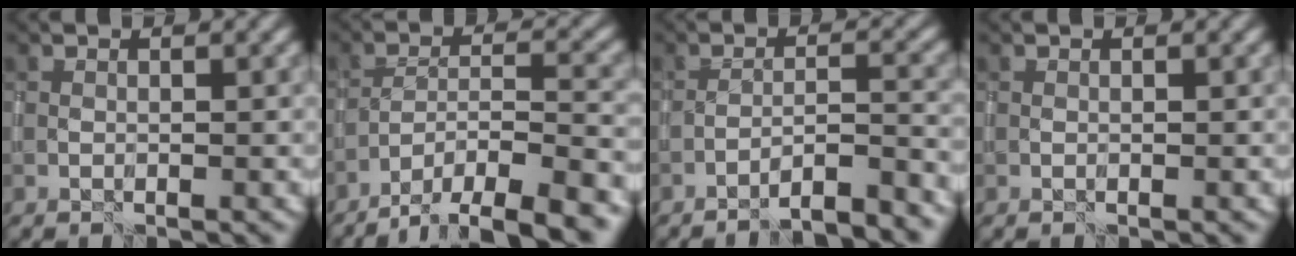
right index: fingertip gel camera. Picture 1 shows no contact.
{"total": 11.4, "force": [-9.0, 3.5, 6.1], "torque": [-0.087, -0.004, -0.125]}
{"total": 8.2, "force": [-7.0, 1.4, 4.1], "torque": [-0.043, 0.015, -0.087]}
{"total": 0.0}